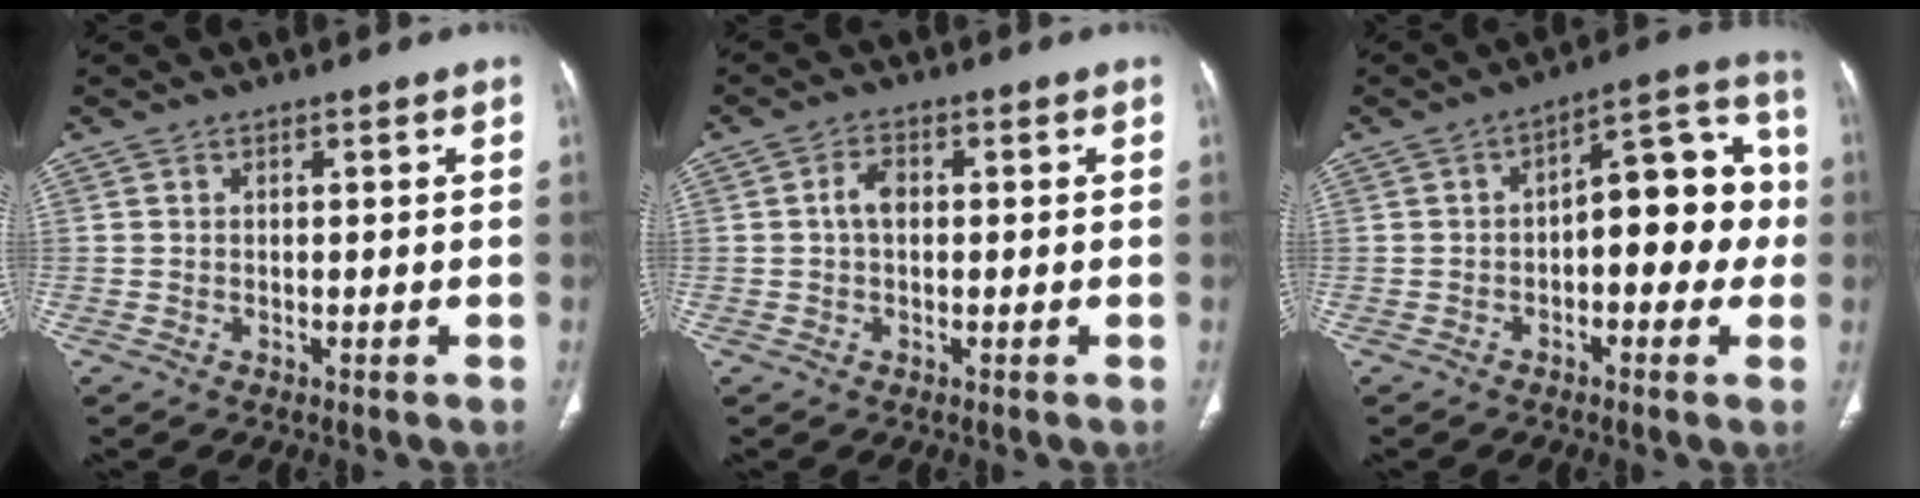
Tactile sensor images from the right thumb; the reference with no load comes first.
{"total": 3.0, "force": [0.1, 1.9, 2.3], "torque": [-0.041, 0.008, -0.002]}
{"total": 14.3, "force": [-0.8, 7.1, 12.3], "torque": [-0.114, 0.043, -0.022]}